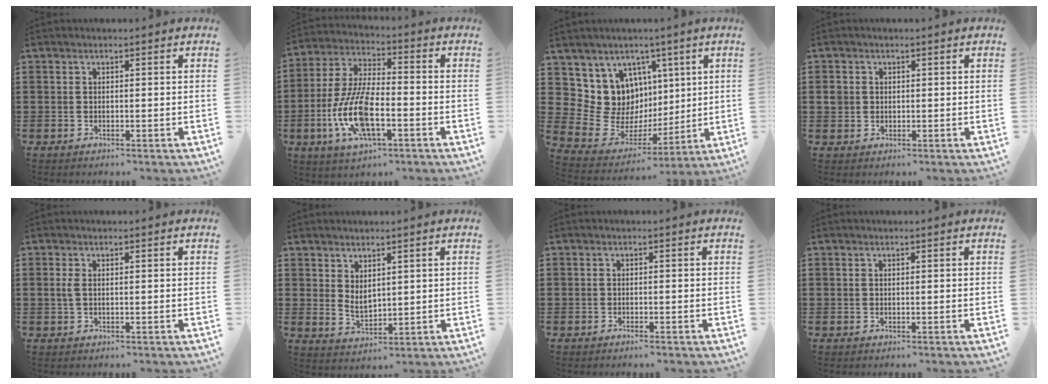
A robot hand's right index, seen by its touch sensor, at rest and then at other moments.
{"total": 11.5, "force": [-3.8, 4.5, 9.9], "torque": [-0.230, -0.008, -0.075]}
{"total": 10.7, "force": [3.3, 10.0, 2.3], "torque": [-0.075, -0.038, 0.074]}
{"total": 1.8, "force": [0.1, 1.7, 0.5], "torque": [-0.015, 0.008, 0.000]}
{"total": 1.6, "force": [0.1, 0.6, 1.4], "torque": [-0.036, 0.001, -0.002]}
{"total": 2.8, "force": [1.7, 1.6, 1.4], "torque": [-0.023, -0.001, 0.032]}
{"total": 0.8, "force": [-0.7, 0.0, 0.4], "torque": [-0.009, -0.004, -0.012]}
{"total": 0.0}